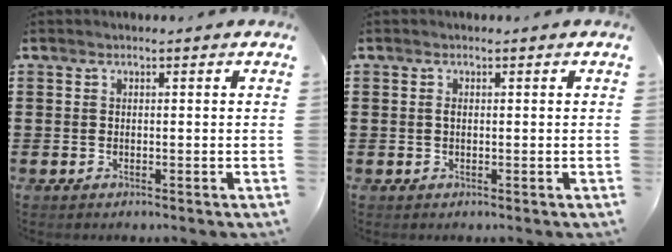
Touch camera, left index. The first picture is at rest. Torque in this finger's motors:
{"motor_torque": [1.02, 1.11, 0.03, -0.01]}